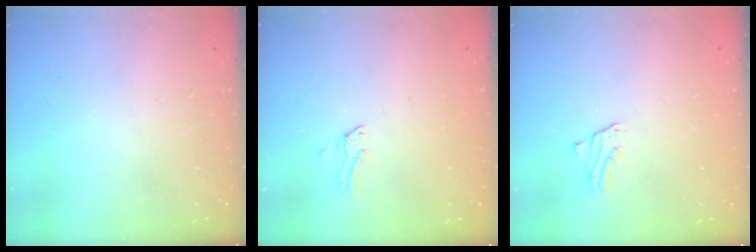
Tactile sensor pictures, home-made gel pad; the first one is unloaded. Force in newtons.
{"total": 0.0}
{"total": 1.4, "press": 1.4, "slide": 0.0}